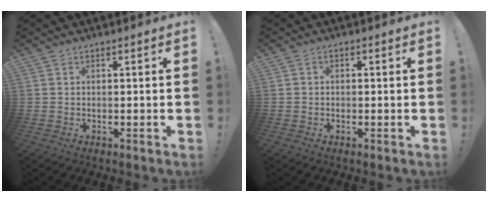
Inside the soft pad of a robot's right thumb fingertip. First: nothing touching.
{"total": 1.1, "force": [-0.5, 0.9, 0.4], "torque": [-0.010, 0.005, -0.009]}